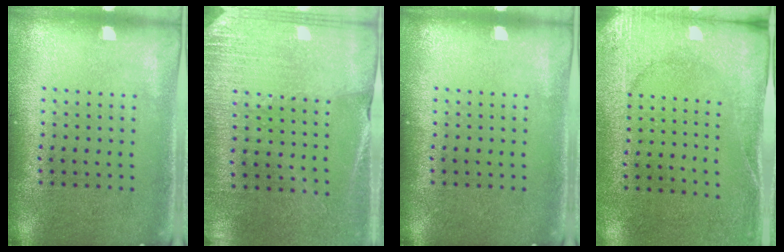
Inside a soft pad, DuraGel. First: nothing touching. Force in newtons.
{"total": 2.7, "press": 2.6, "slide": 0.3}
{"total": 0.0}
{"total": 2.7, "press": 2.3, "slide": 1.3}